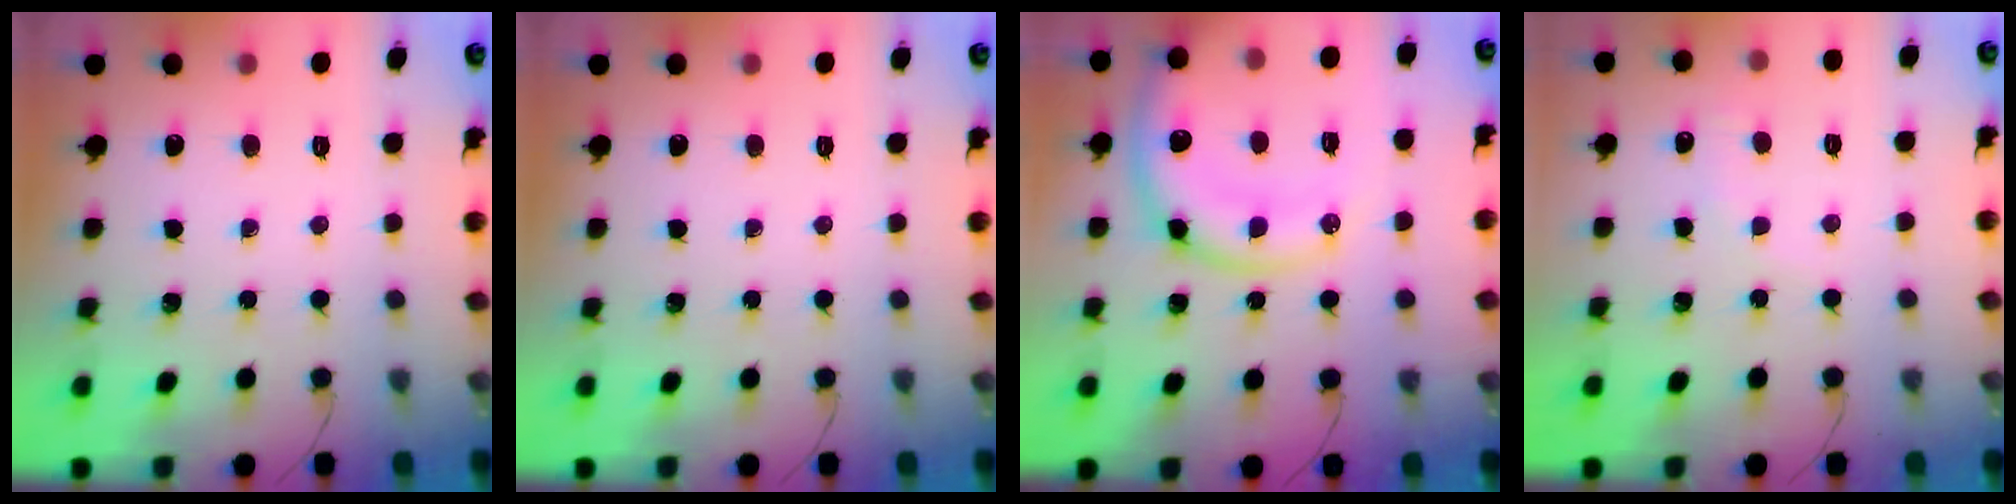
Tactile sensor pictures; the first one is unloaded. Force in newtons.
{"total": 0.0}
{"total": 16.3, "press": 16.1, "slide": 2.4}
{"total": 3.3, "press": 3.1, "slide": 1.0}